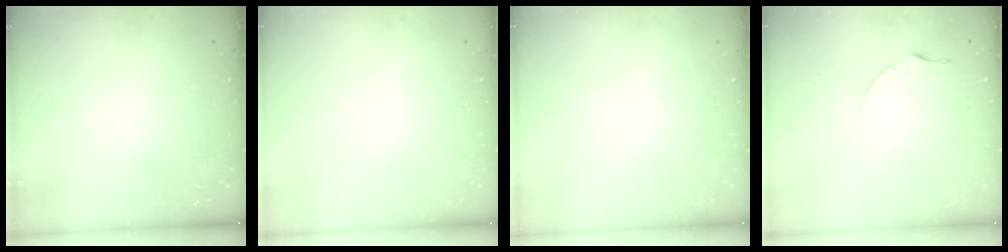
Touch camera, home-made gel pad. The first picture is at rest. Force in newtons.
{"total": 0.0}
{"total": 0.0}
{"total": 3.6, "press": 3.6, "slide": 0.4}